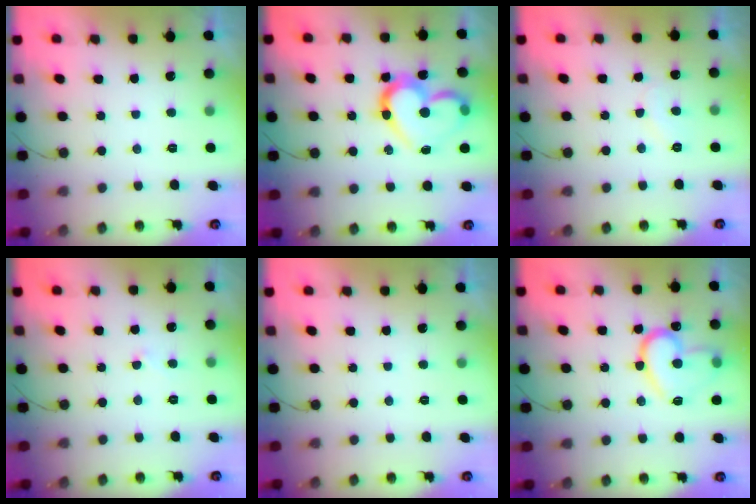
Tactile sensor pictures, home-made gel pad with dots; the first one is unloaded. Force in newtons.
{"total": 16.1, "press": 16.1, "slide": 1.4}
{"total": 6.1, "press": 6.1, "slide": 0.5}
{"total": 2.9, "press": 2.9, "slide": 0.3}
{"total": 0.0}
{"total": 15.9, "press": 15.8, "slide": 0.8}